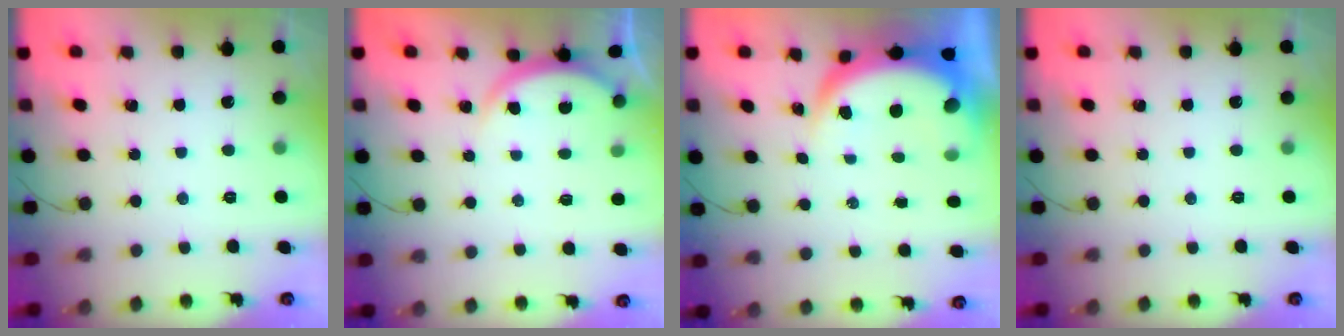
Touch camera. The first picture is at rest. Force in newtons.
{"total": 4.7, "press": 4.7, "slide": 0.2}
{"total": 8.8, "press": 8.7, "slide": 1.2}
{"total": 0.0}